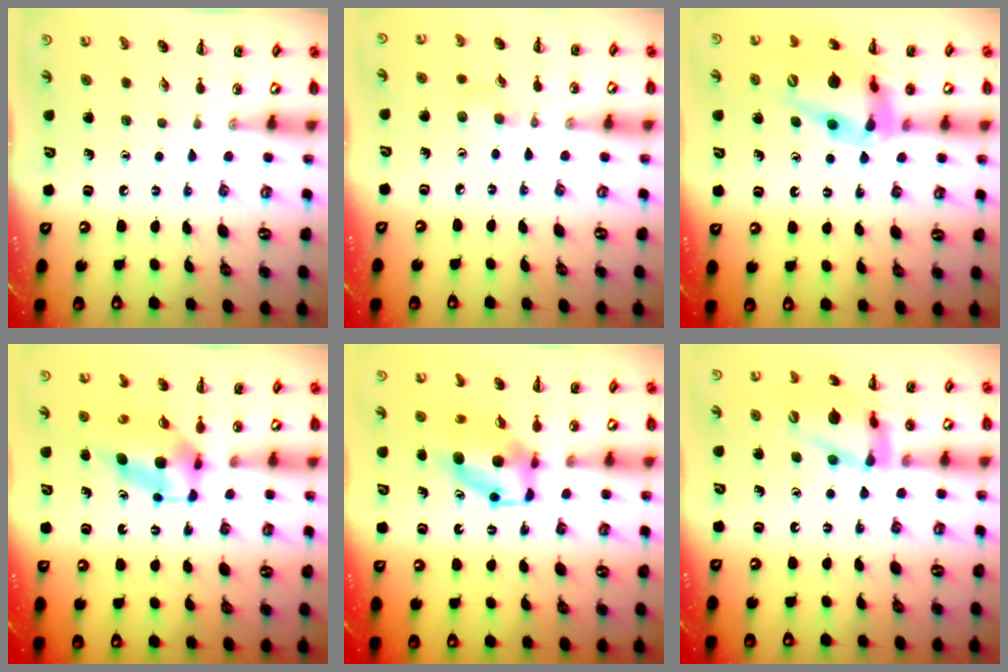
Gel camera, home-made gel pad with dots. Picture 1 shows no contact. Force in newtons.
{"total": 4.3, "press": 4.0, "slide": 1.6}
{"total": 18.7, "press": 18.4, "slide": 3.0}
{"total": 5.3, "press": 5.2, "slide": 1.1}
{"total": 5.8, "press": 5.7, "slide": 1.4}
{"total": 15.5, "press": 15.4, "slide": 2.0}